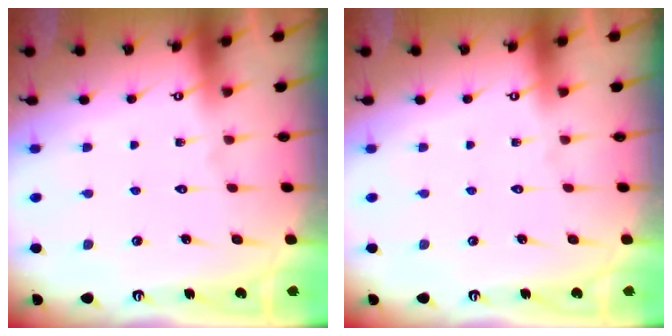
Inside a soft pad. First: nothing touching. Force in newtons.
{"total": 0.0}